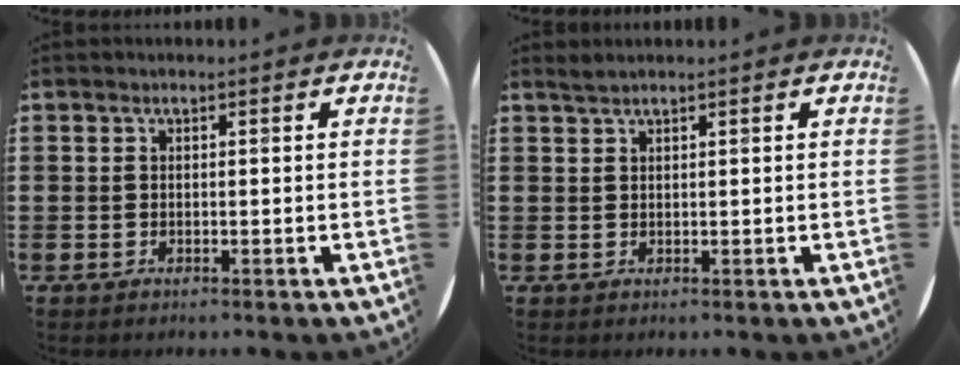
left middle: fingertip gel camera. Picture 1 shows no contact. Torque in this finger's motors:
{"motor_torque": [0.32, -0.26, -0.07, -0.01]}